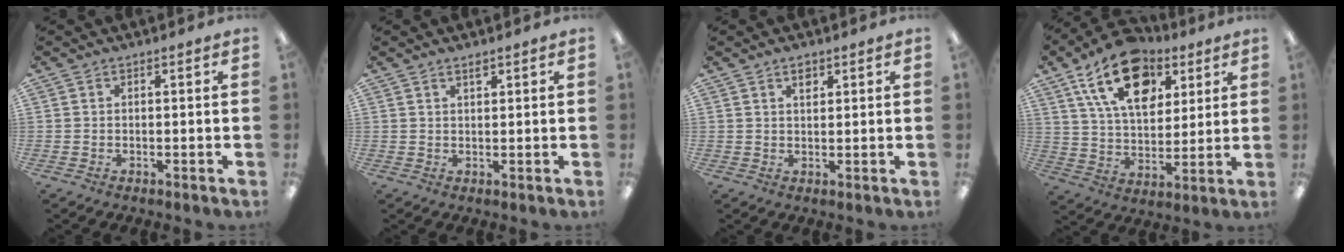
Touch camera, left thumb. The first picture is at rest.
{"total": 1.6, "force": [1.4, 0.4, 0.7], "torque": [-0.006, -0.005, 0.024]}
{"total": 2.6, "force": [1.7, 1.3, 1.4], "torque": [-0.016, -0.004, 0.027]}
{"total": 18.9, "force": [10.1, 11.3, 11.3], "torque": [-0.183, -0.031, 0.179]}